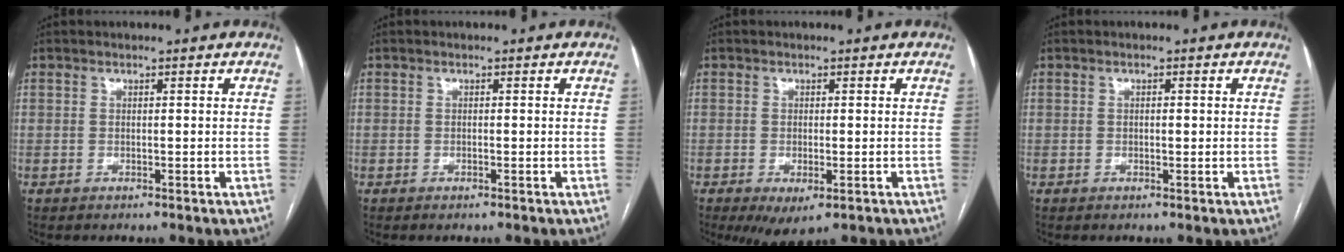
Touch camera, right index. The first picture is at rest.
{"total": 0.0}
{"total": 5.1, "force": [-2.7, 1.8, 3.8], "torque": [-0.055, -0.012, -0.035]}
{"total": 0.9, "force": [0.0, 0.4, 0.8], "torque": [-0.014, 0.001, 0.001]}